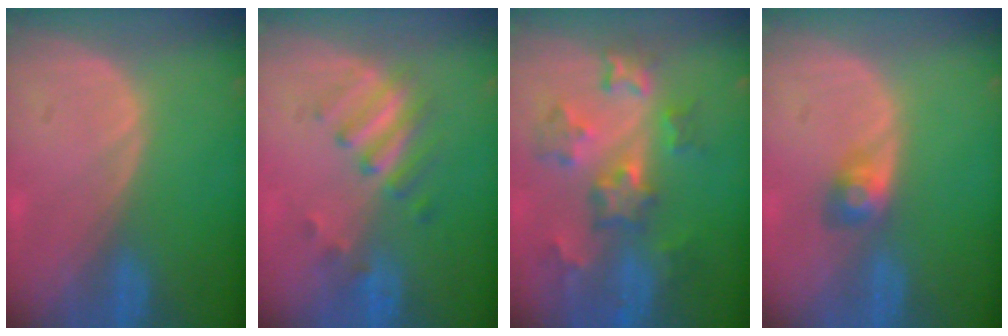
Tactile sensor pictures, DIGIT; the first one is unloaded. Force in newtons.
{"total": 5.1, "press": 5.0, "slide": 1.0}
{"total": 8.4, "press": 7.7, "slide": 3.3}
{"total": 2.9, "press": 2.7, "slide": 1.1}